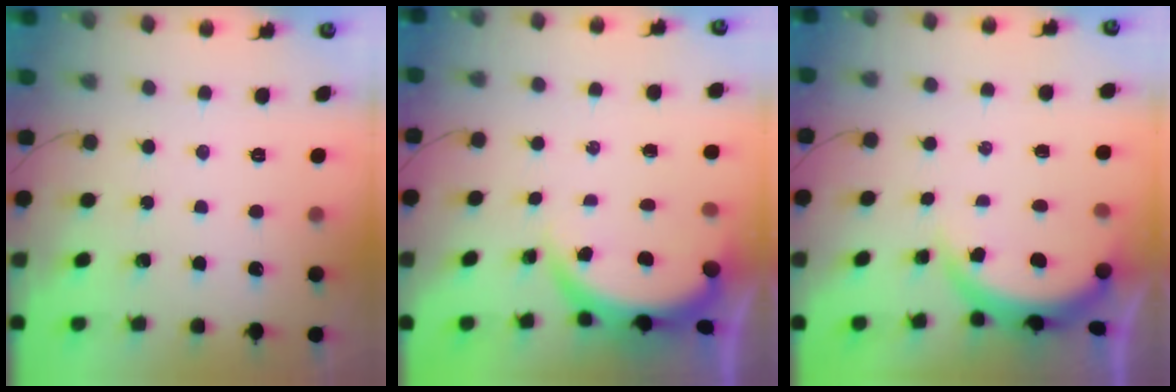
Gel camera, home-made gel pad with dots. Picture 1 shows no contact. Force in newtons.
{"total": 3.8, "press": 3.8, "slide": 0.2}
{"total": 4.0, "press": 3.7, "slide": 1.5}